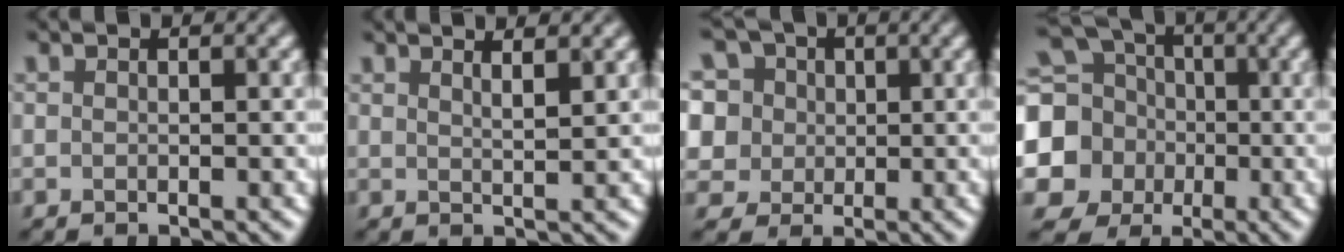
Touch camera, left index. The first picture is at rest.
{"total": 3.3, "force": [2.3, 1.0, 2.1], "torque": [-0.002, 0.016, 0.008]}
{"total": 12.3, "force": [5.7, 9.1, 5.9], "torque": [-0.132, 0.045, 0.072]}
{"total": 13.2, "force": [-0.4, 12.3, 4.7], "torque": [-0.165, -0.001, -0.040]}